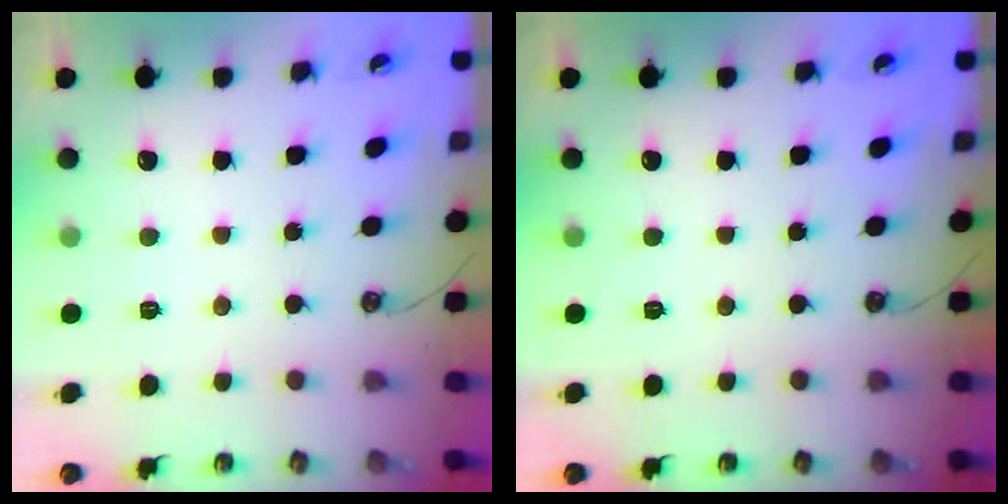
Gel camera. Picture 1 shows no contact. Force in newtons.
{"total": 0.0}